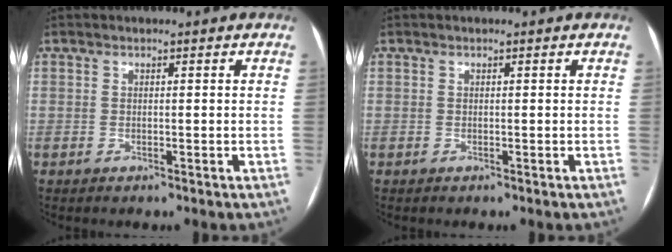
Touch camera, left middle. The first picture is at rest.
{"total": 0.0}